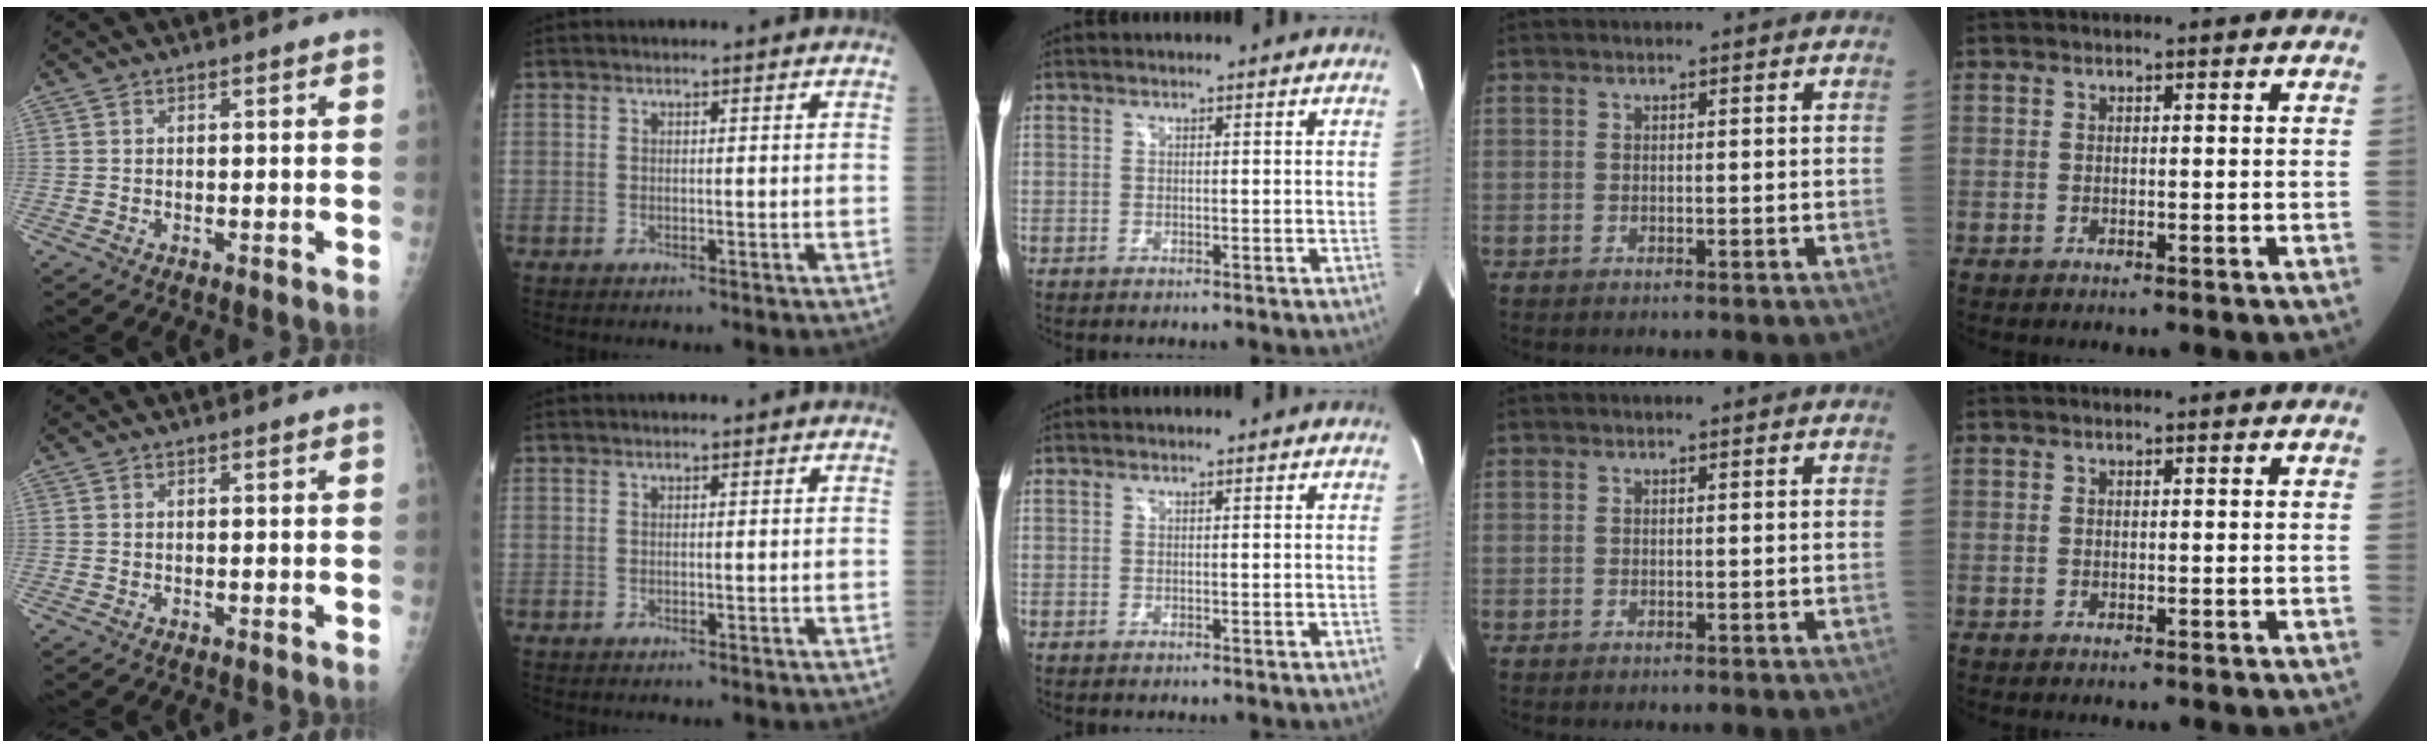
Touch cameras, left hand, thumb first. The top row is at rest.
{}